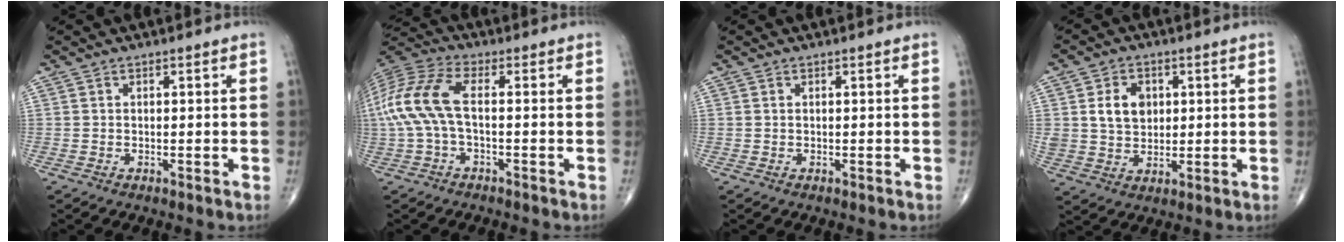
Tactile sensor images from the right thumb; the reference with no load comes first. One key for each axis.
{"total": 12.2, "fx": -0.4, "fy": 5.4, "fz": 11.0, "tx": -0.263, "ty": 0.031, "tz": -0.013}
{"total": 0.0}
{"total": 7.7, "fx": 2.0, "fy": 5.9, "fz": 4.6, "tx": -0.055, "ty": -0.009, "tz": 0.040}